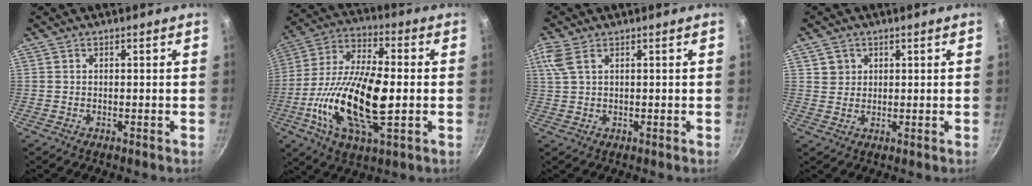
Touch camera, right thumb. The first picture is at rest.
{"total": 20.3, "force": [-3.0, 8.4, 18.3], "torque": [-0.350, 0.017, -0.065]}
{"total": 4.5, "force": [2.1, 2.3, 3.2], "torque": [-0.081, 0.012, 0.045]}
{"total": 3.1, "force": [1.2, 2.8, 0.6], "torque": [0.010, 0.005, 0.022]}